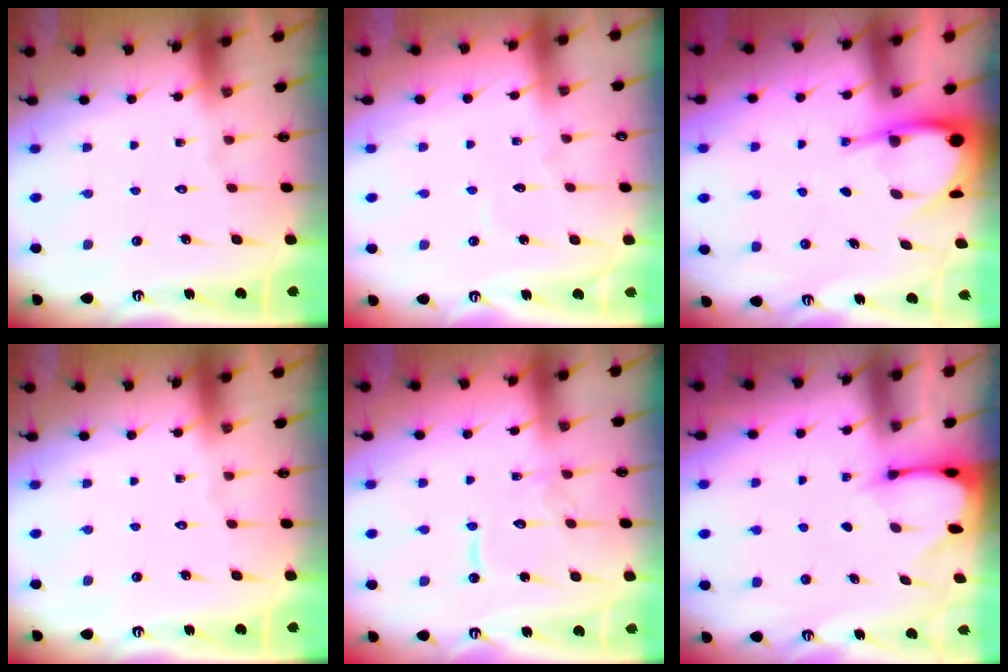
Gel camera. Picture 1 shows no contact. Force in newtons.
{"total": 3.4, "press": 3.4, "slide": 0.4}
{"total": 6.6, "press": 6.6, "slide": 0.8}
{"total": 0.0}
{"total": 10.1, "press": 10.1, "slide": 0.8}
{"total": 2.5, "press": 2.5, "slide": 0.3}